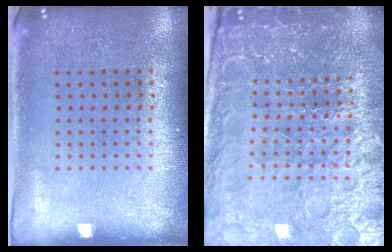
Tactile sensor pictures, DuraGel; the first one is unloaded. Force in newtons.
{"total": 5.6, "press": 5.1, "slide": 2.3}